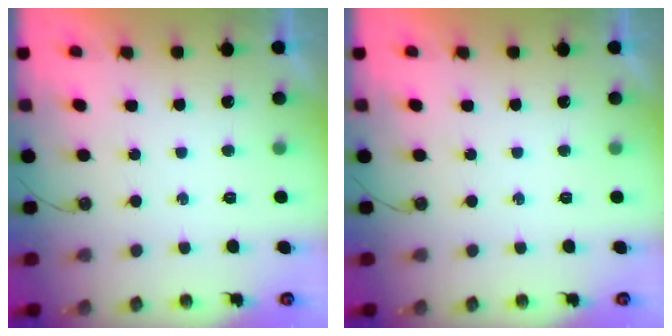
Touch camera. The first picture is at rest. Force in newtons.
{"total": 0.0}